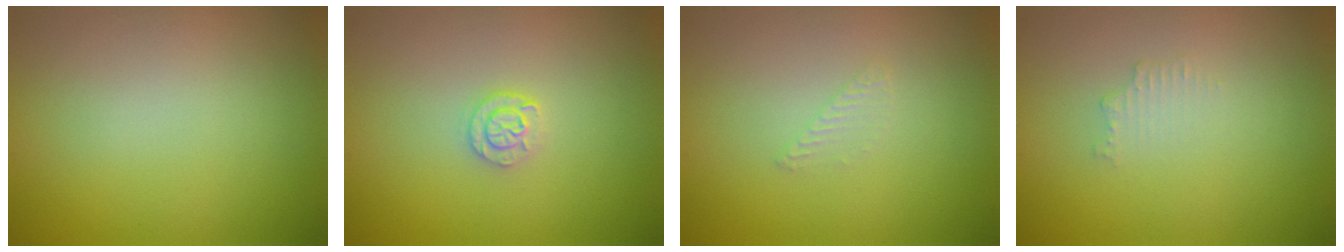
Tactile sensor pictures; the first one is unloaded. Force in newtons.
{"total": 1.7, "press": 1.7, "slide": 0.3}
{"total": 0.8, "press": 0.8, "slide": 0.0}
{"total": 0.6, "press": 0.4, "slide": 0.3}